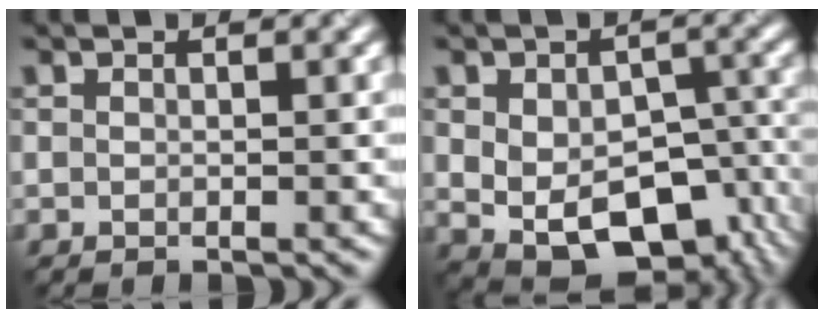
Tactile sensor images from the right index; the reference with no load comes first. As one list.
[{"total": 10.8, "force": [-3.4, 6.4, 8.0], "torque": [-0.131, -0.028, -0.018]}]